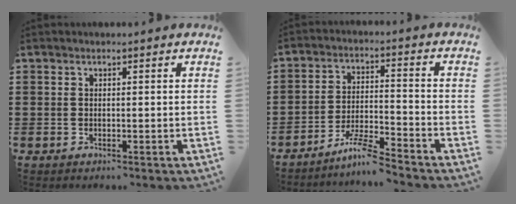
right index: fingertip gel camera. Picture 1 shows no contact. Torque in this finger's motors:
{"motor_torque": [0.73, 0.56, 0.00, -0.01]}